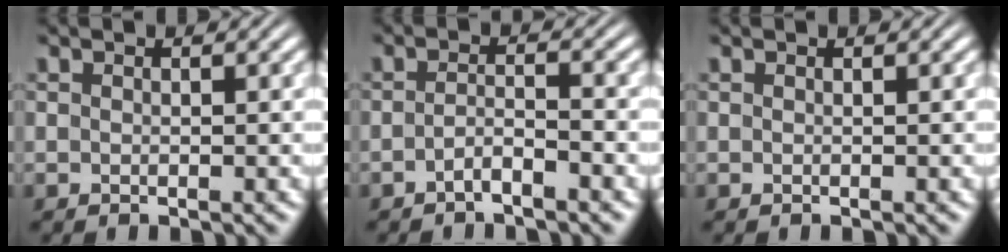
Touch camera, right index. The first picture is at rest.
{"total": 2.0, "force": [-1.8, 0.1, 0.9], "torque": [-0.006, -0.008, -0.031]}
{"total": 0.0}